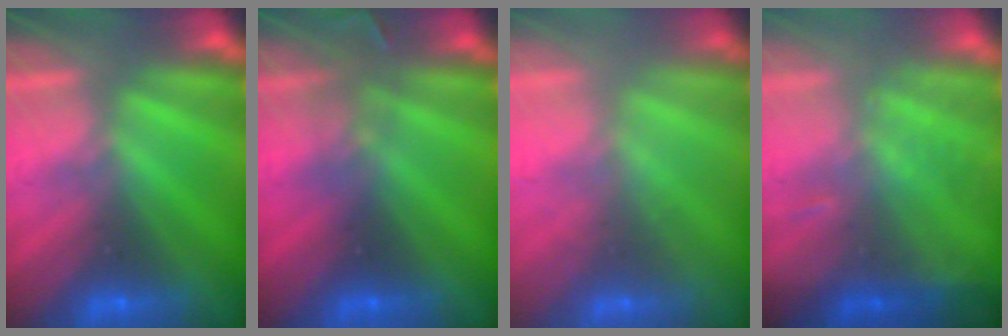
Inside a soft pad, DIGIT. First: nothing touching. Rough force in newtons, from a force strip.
{"total": 2.9}
{"total": 2.1}
{"total": 2.5}